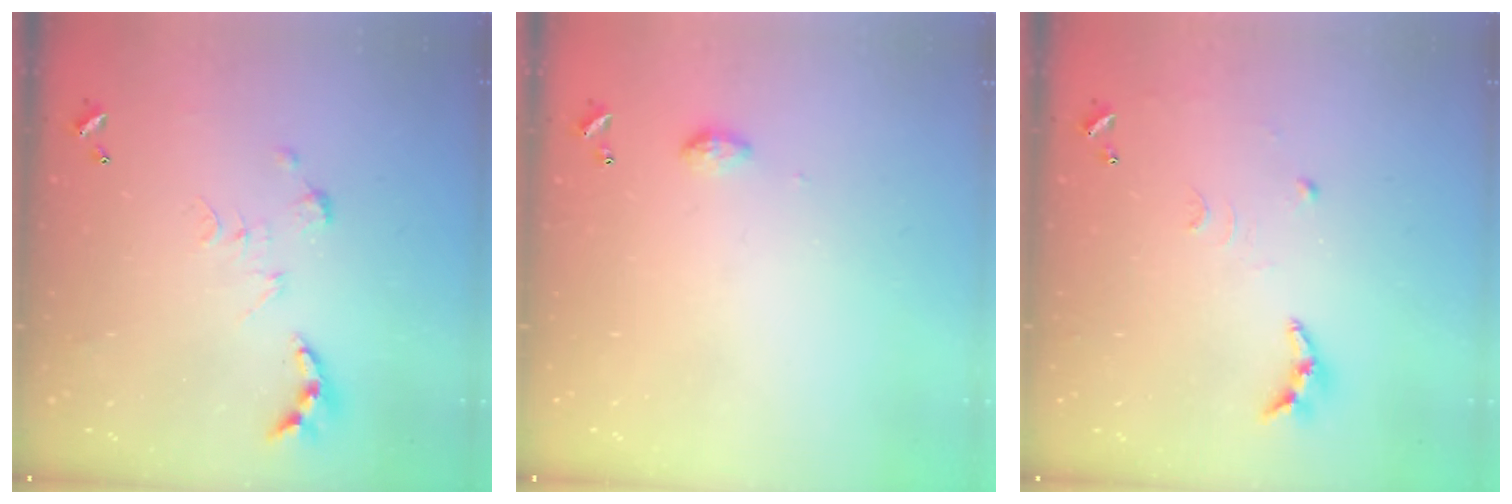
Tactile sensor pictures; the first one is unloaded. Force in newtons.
{"total": 4.7, "press": 4.7, "slide": 0.6}
{"total": 9.0, "press": 9.0, "slide": 0.5}